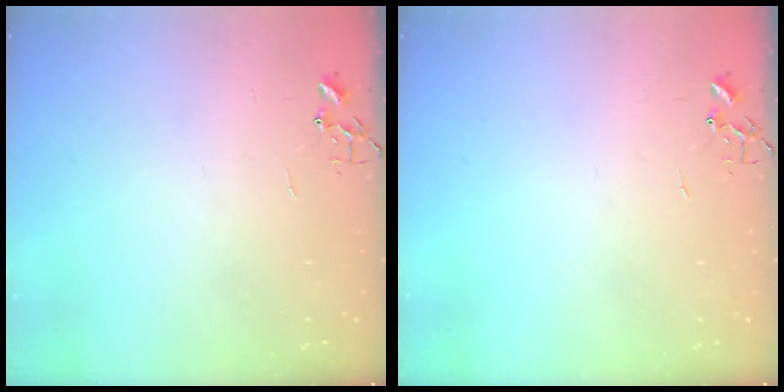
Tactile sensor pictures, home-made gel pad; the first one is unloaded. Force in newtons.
{"total": 0.0}